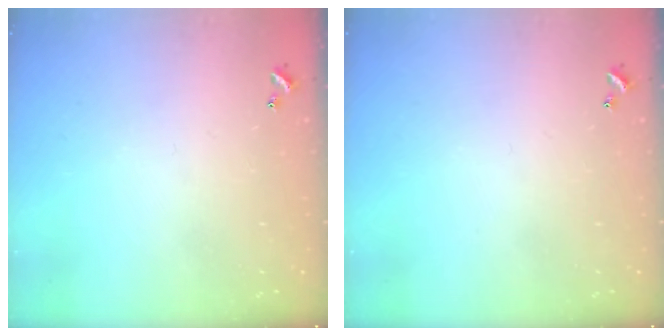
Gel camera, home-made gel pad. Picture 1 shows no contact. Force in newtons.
{"total": 0.0}